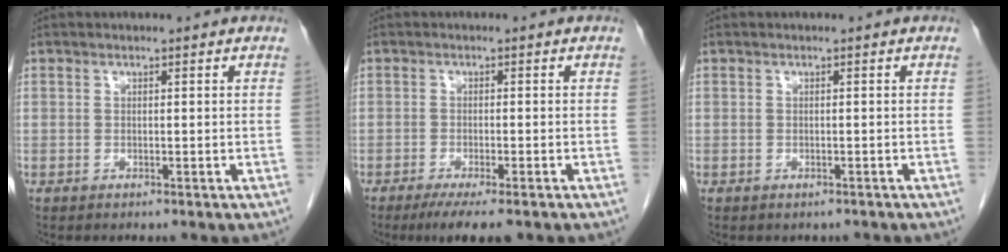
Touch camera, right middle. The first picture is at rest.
{"total": 6.1, "force": [-4.4, 0.9, 4.2], "torque": [-0.058, -0.015, -0.063]}
{"total": 0.8, "force": [-0.6, 0.4, 0.1], "torque": [-0.007, -0.001, -0.008]}